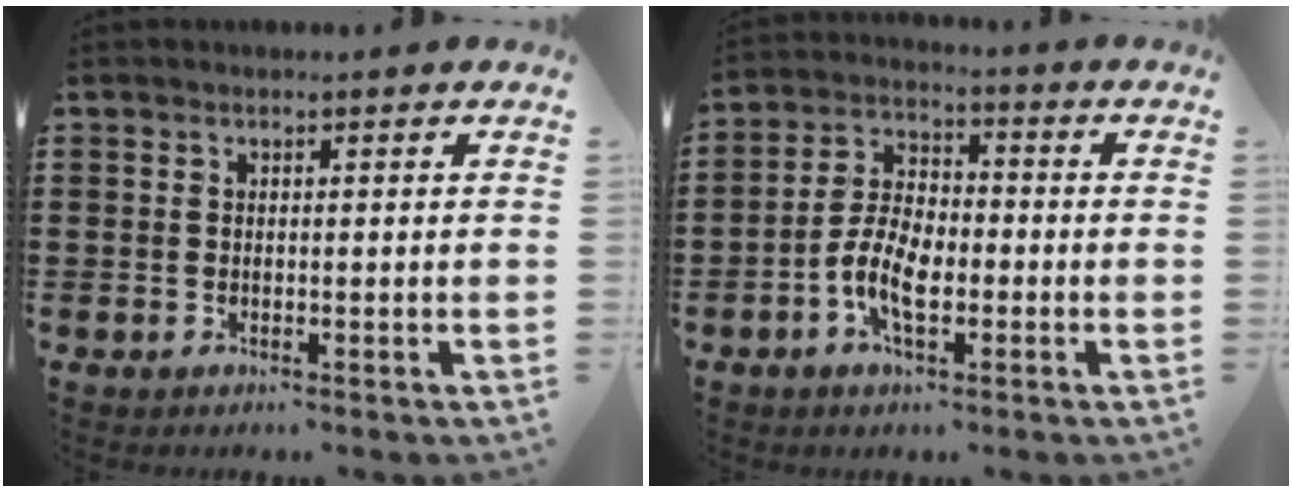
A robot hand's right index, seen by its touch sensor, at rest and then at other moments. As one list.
[{"total": 7.3, "force": [-2.6, 3.6, 5.7], "torque": [-0.132, 0.000, -0.054]}]